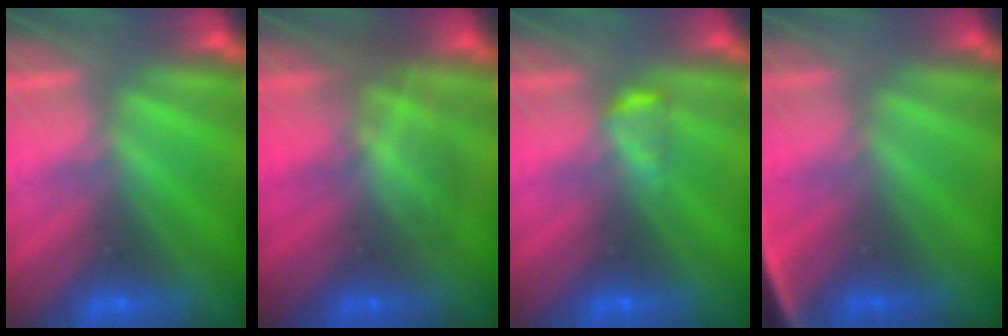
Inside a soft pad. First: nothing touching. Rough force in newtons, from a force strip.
{"total": 2.8}
{"total": 2.4}
{"total": 2.8}